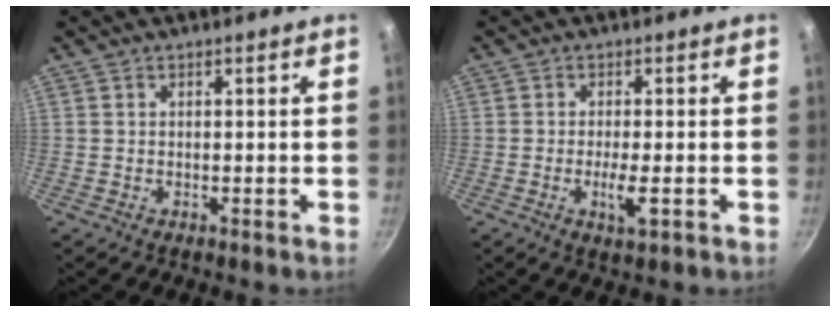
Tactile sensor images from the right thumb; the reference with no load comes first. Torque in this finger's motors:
{"motor_torque": [2.58, 2.43, 0.83, 0.09, 0.02]}